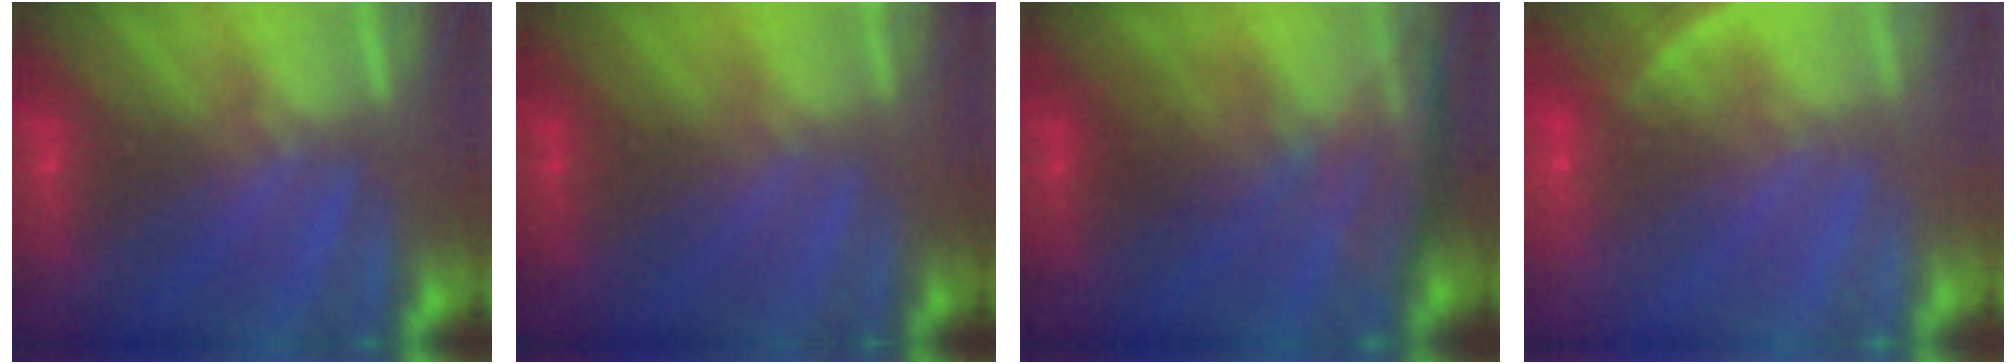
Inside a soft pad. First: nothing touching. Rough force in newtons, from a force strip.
{"total": 2.5}
{"total": 2.8}
{"total": 8.1}